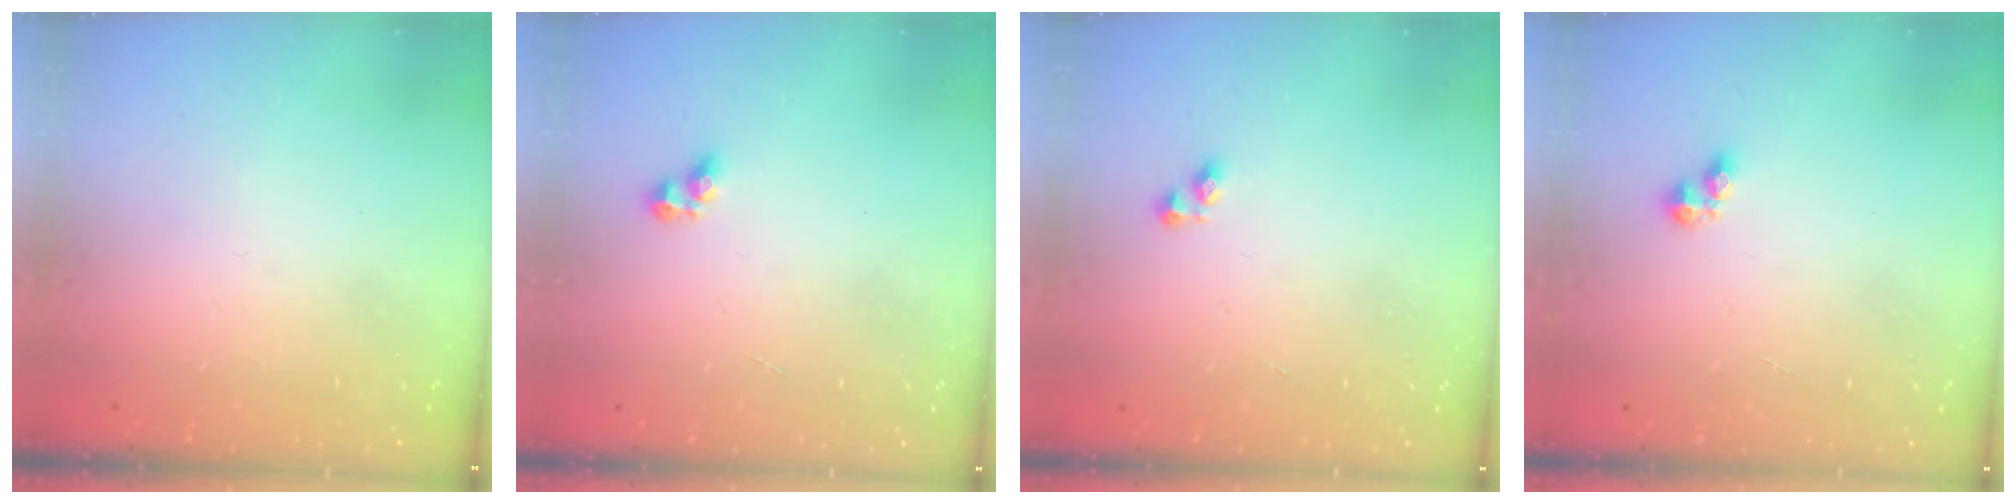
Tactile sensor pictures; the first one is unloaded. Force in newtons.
{"total": 2.8, "press": 2.6, "slide": 1.1}
{"total": 2.0, "press": 2.0, "slide": 0.5}
{"total": 2.7, "press": 2.6, "slide": 0.3}